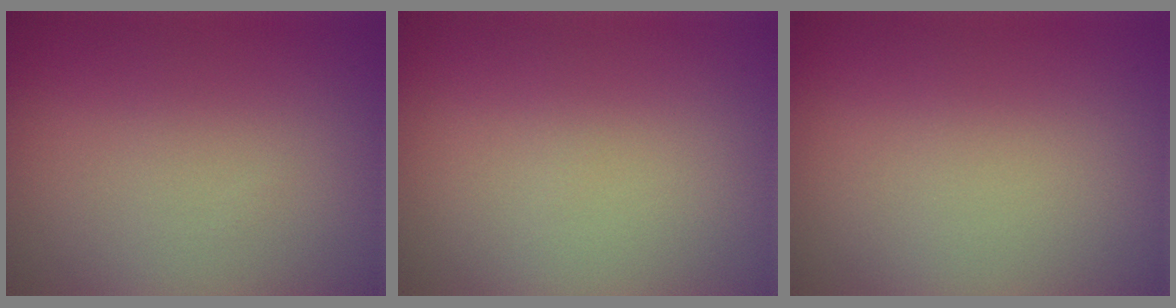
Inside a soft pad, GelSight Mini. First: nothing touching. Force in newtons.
{"total": 0.0}
{"total": 0.0}